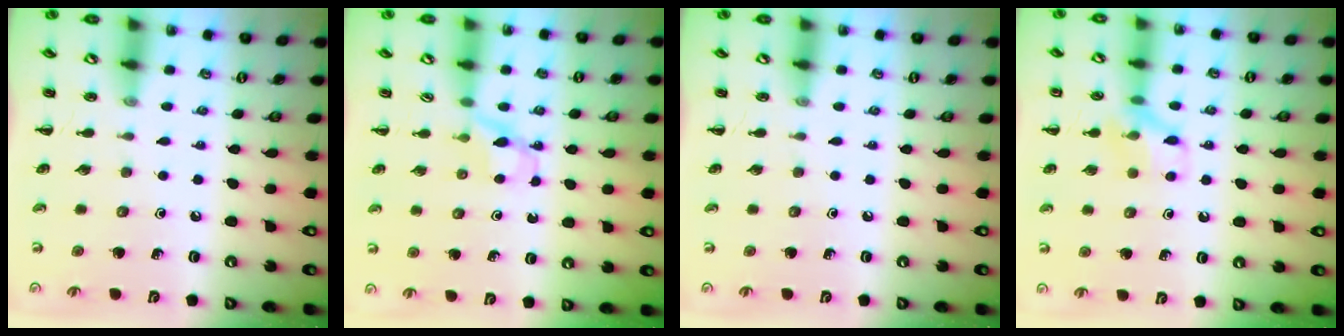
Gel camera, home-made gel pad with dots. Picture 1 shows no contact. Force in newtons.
{"total": 3.4, "press": 3.1, "slide": 1.4}
{"total": 0.0}
{"total": 9.6, "press": 9.5, "slide": 1.2}